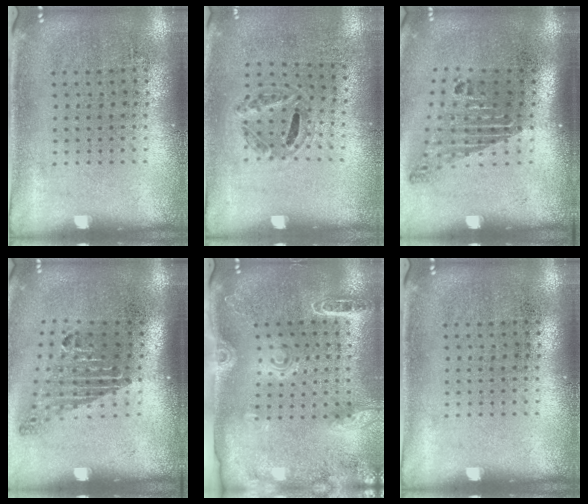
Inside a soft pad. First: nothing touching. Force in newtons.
{"total": 1.2, "press": 0.8, "slide": 0.9}
{"total": 1.8, "press": 1.2, "slide": 1.4}
{"total": 1.8, "press": 1.2, "slide": 1.3}
{"total": 1.9, "press": 1.9, "slide": 0.3}
{"total": 0.0}